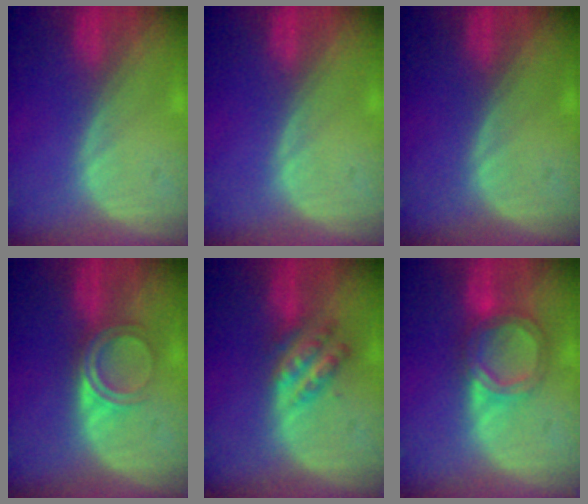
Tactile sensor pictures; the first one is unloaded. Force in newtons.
{"total": 0.0}
{"total": 0.0}
{"total": 4.7, "press": 4.0, "slide": 2.5}
{"total": 5.9, "press": 5.1, "slide": 2.8}
{"total": 6.5, "press": 5.8, "slide": 3.1}